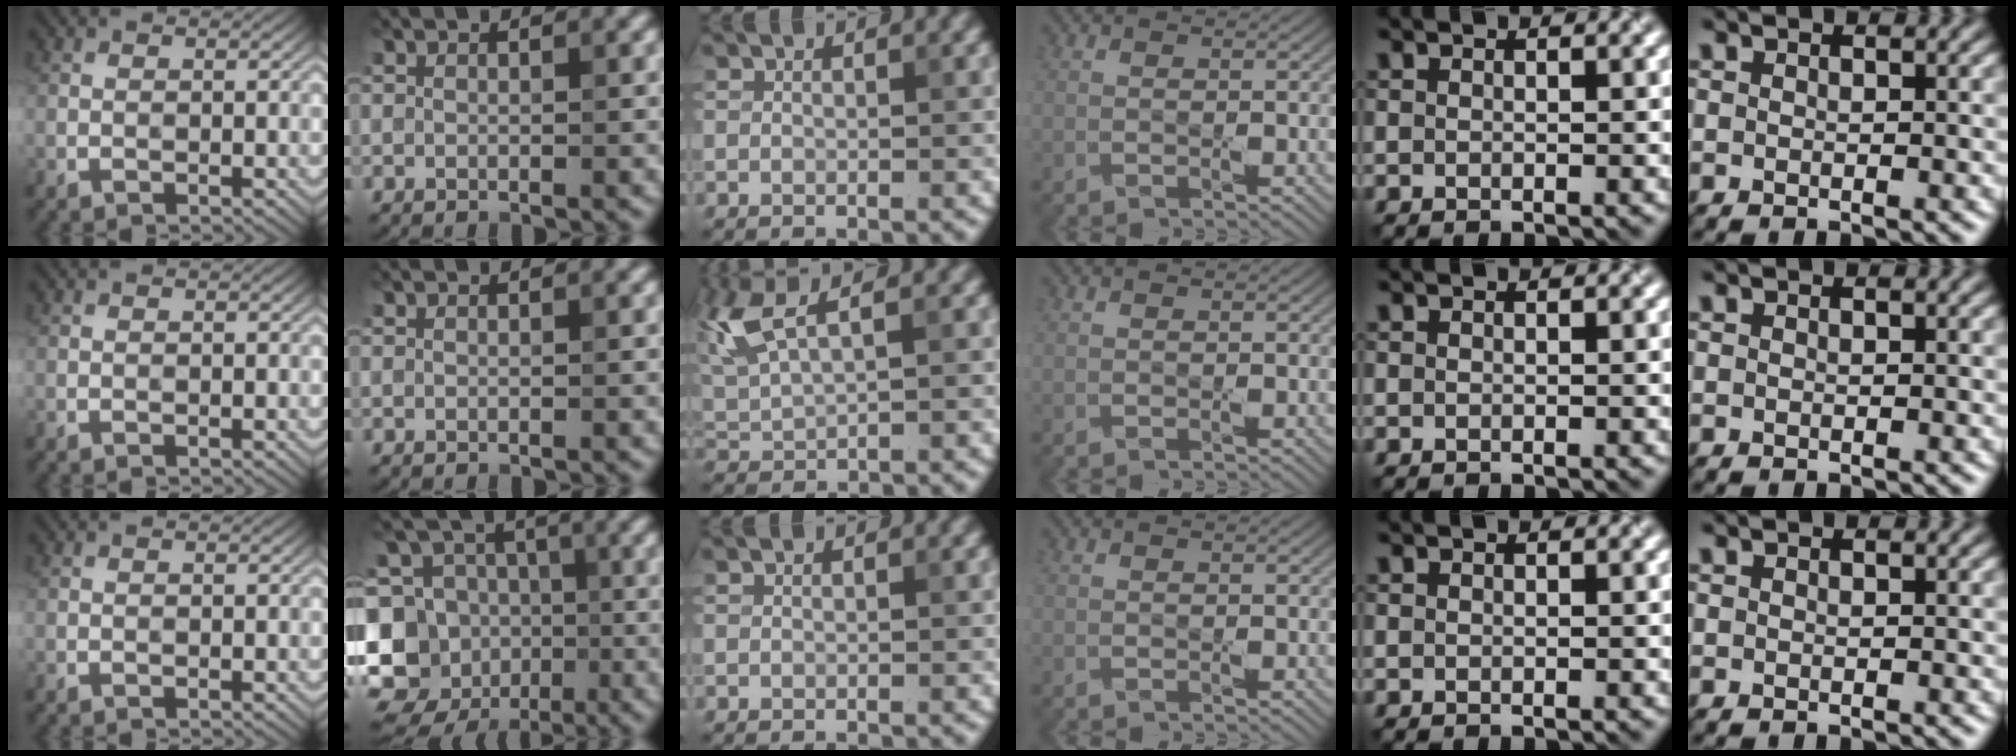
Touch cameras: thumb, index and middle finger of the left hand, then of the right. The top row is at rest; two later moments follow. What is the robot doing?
{"motion": "press", "object": "joystick"}